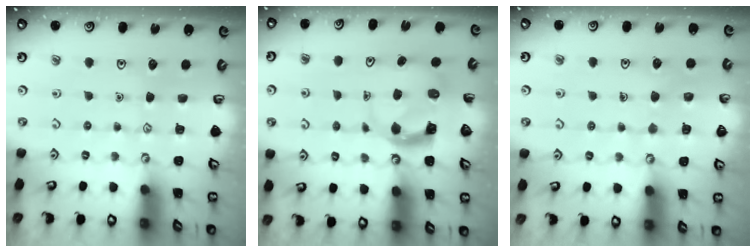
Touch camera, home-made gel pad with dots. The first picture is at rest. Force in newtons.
{"total": 3.9, "press": 3.9, "slide": 0.3}
{"total": 6.5, "press": 6.4, "slide": 0.5}